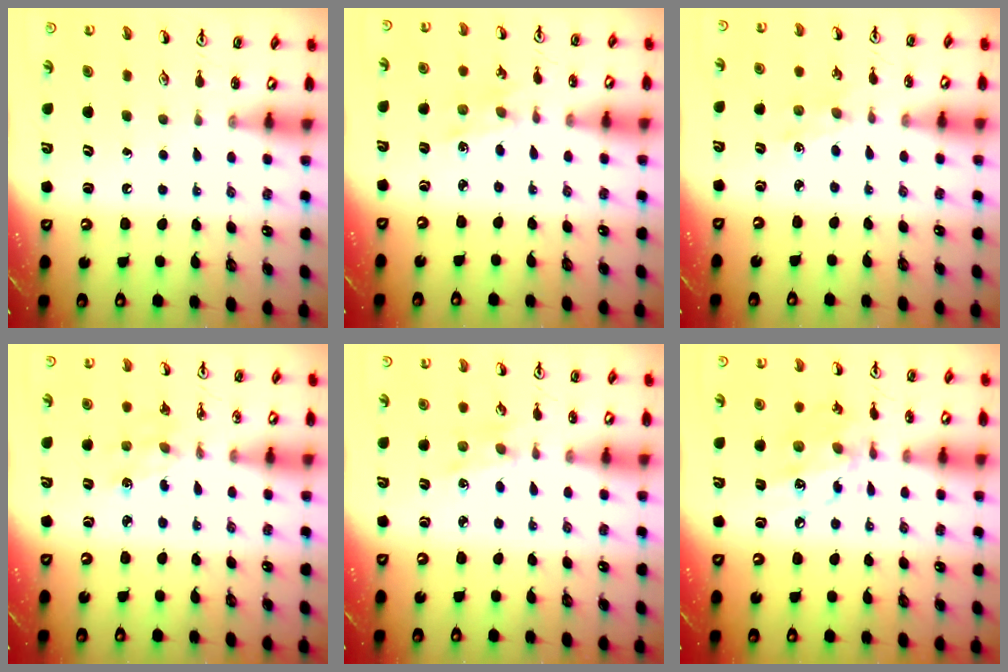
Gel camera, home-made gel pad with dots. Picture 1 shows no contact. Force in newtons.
{"total": 1.0, "press": 1.0, "slide": 0.2}
{"total": 0.7, "press": 0.7, "slide": 0.2}
{"total": 3.5, "press": 3.5, "slide": 0.3}
{"total": 1.2, "press": 1.2, "slide": 0.2}
{"total": 11.4, "press": 11.4, "slide": 0.7}